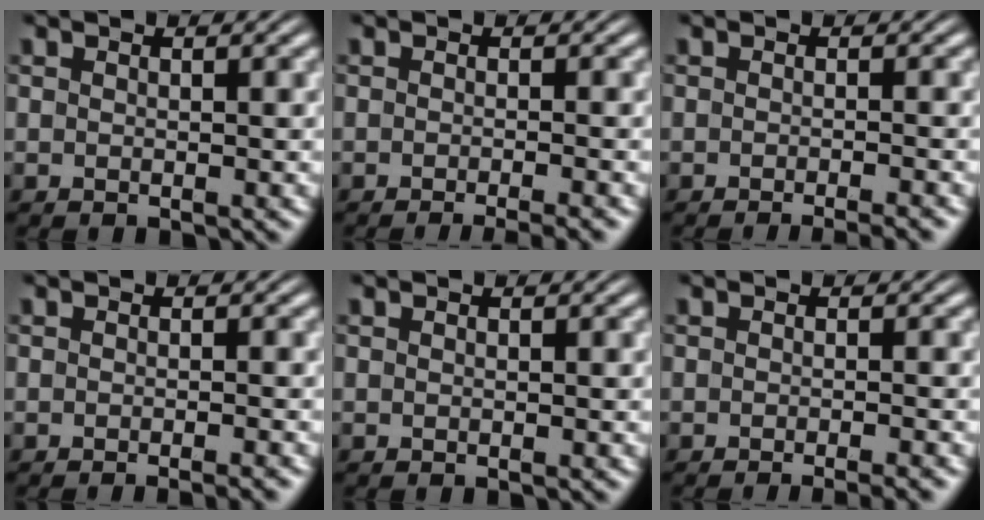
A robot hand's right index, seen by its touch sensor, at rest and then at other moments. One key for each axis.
{"total": 3.0, "fx": -2.7, "fy": 0.2, "fz": 1.2, "tx": -0.009, "ty": -0.003, "tz": -0.043}
{"total": 2.7, "fx": -2.5, "fy": 0.0, "fz": 1.0, "tx": -0.007, "ty": -0.002, "tz": -0.040}
{"total": 1.6, "fx": -1.4, "fy": -0.2, "fz": 0.7, "tx": -0.005, "ty": 0.002, "tz": -0.025}
{"total": 0.0}
{"total": 2.4, "fx": -2.2, "fy": 0.0, "fz": 1.0, "tx": -0.008, "ty": 0.000, "tz": -0.036}